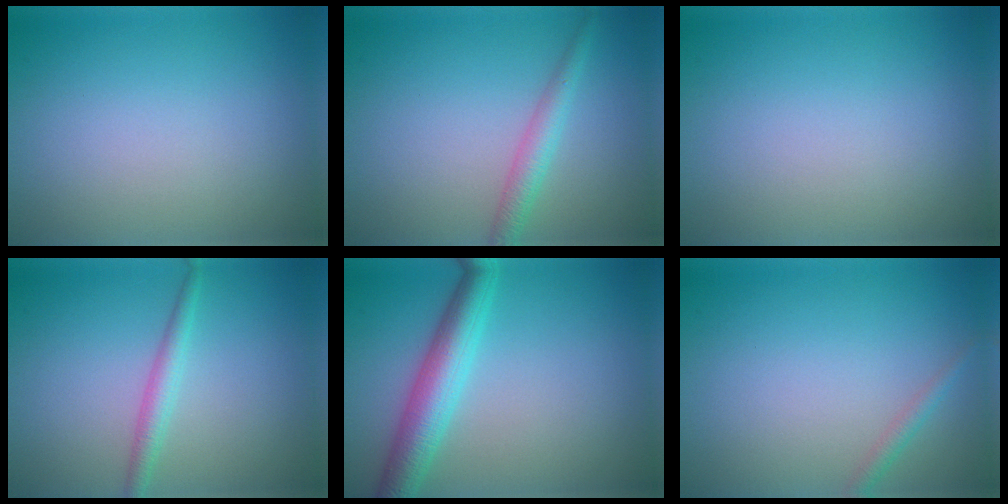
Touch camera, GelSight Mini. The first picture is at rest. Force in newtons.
{"total": 2.2, "press": 2.2, "slide": 0.2}
{"total": 0.0}
{"total": 1.9, "press": 1.9, "slide": 0.0}
{"total": 5.1, "press": 5.1, "slide": 0.1}
{"total": 1.2, "press": 1.2, "slide": 0.0}